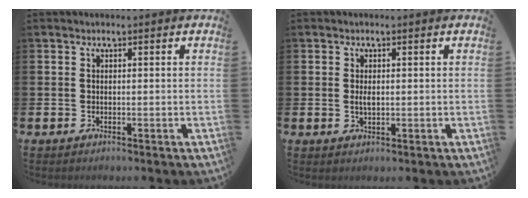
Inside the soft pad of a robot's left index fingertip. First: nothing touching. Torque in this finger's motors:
{"motor_torque": [0.49, 0.19, 0.06, 0.06]}